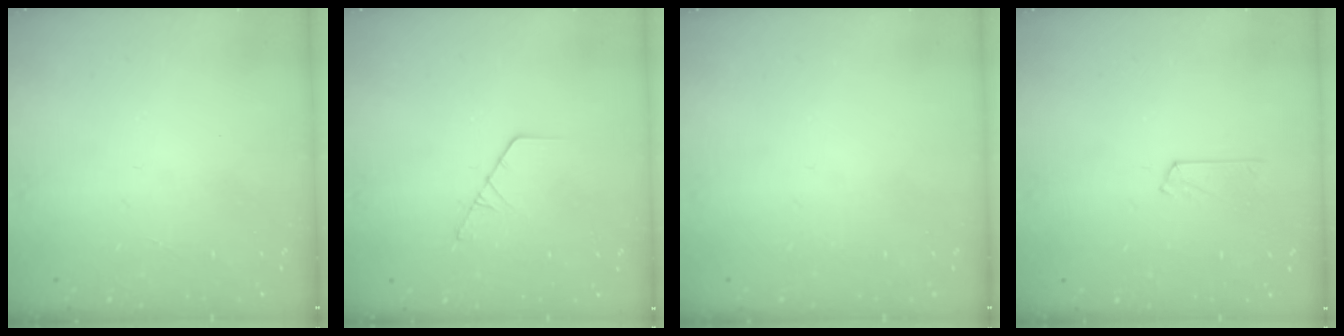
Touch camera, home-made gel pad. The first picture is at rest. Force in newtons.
{"total": 2.6, "press": 2.6, "slide": 0.3}
{"total": 0.0}
{"total": 3.5, "press": 3.5, "slide": 0.4}